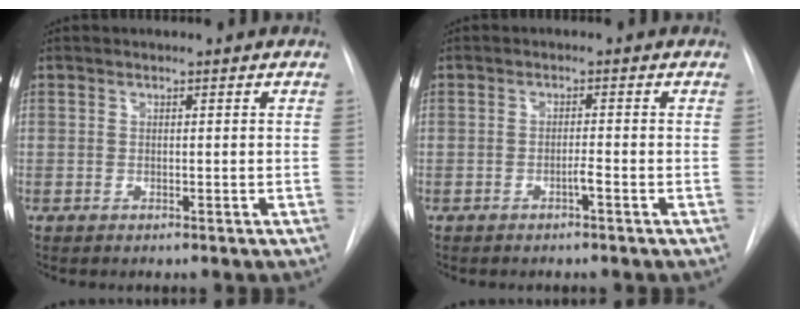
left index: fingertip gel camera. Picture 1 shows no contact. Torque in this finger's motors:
{"motor_torque": [0.10, 0.00, 0.00, 0.00]}